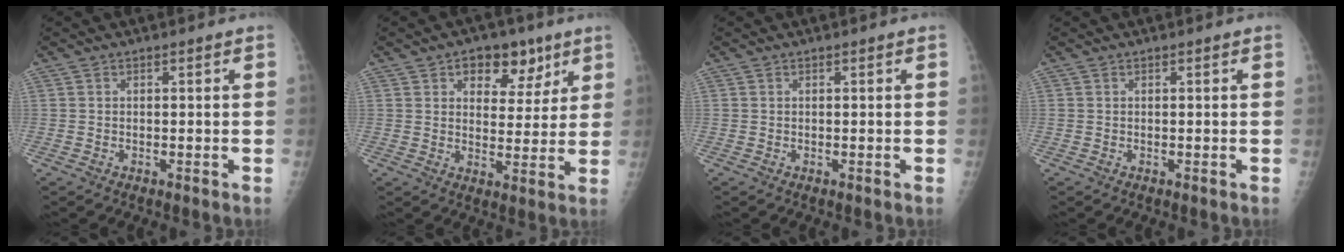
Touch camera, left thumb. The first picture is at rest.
{"total": 9.4, "force": [5.1, 6.0, 5.2], "torque": [-0.031, -0.018, 0.070]}
{"total": 0.0}
{"total": 0.0}